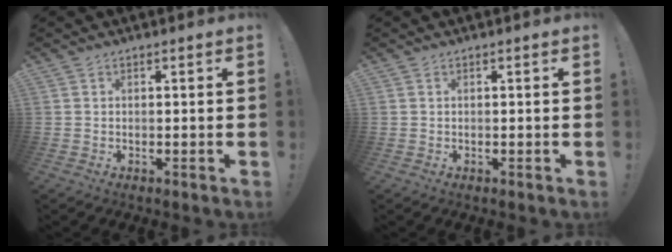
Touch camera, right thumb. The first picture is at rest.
{"total": 0.0}